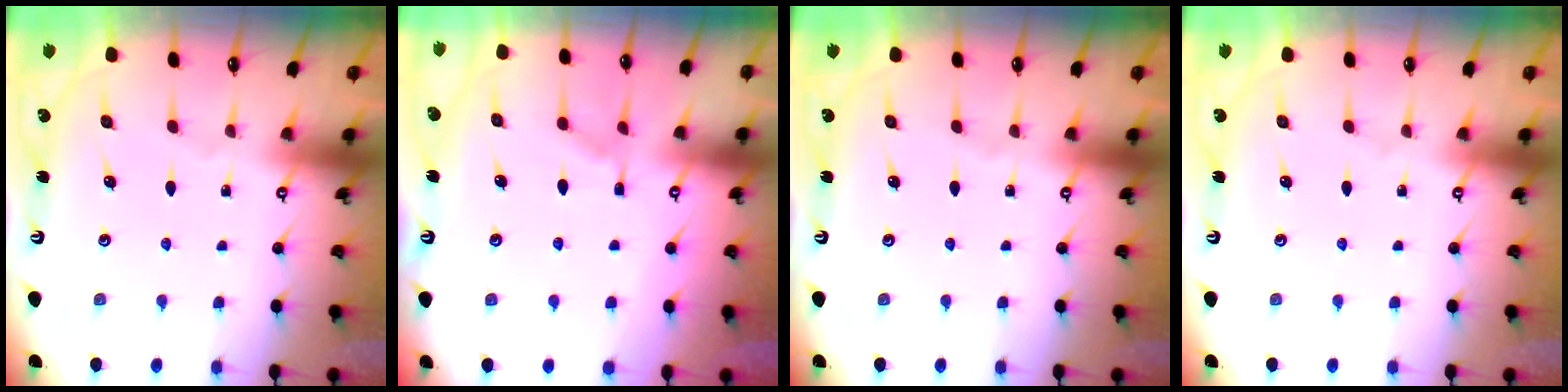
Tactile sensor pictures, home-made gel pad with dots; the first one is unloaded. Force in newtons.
{"total": 6.3, "press": 6.3, "slide": 0.5}
{"total": 0.0}
{"total": 0.0}